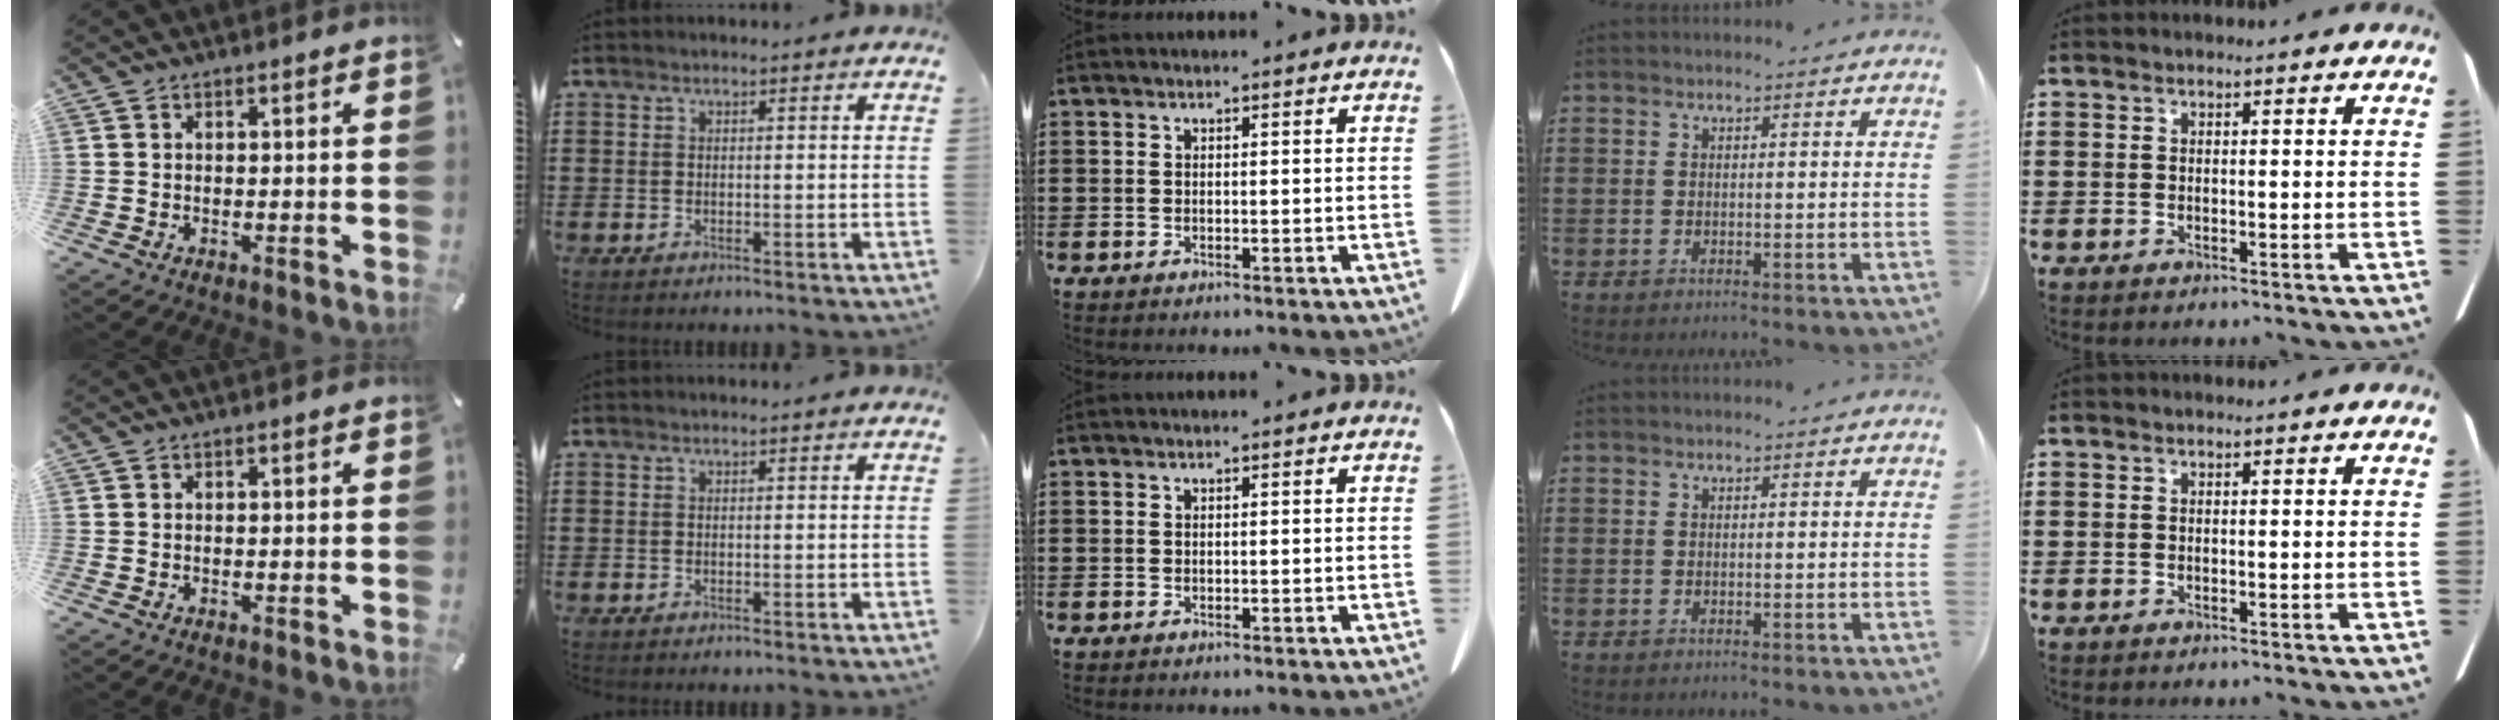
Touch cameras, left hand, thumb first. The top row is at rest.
{}